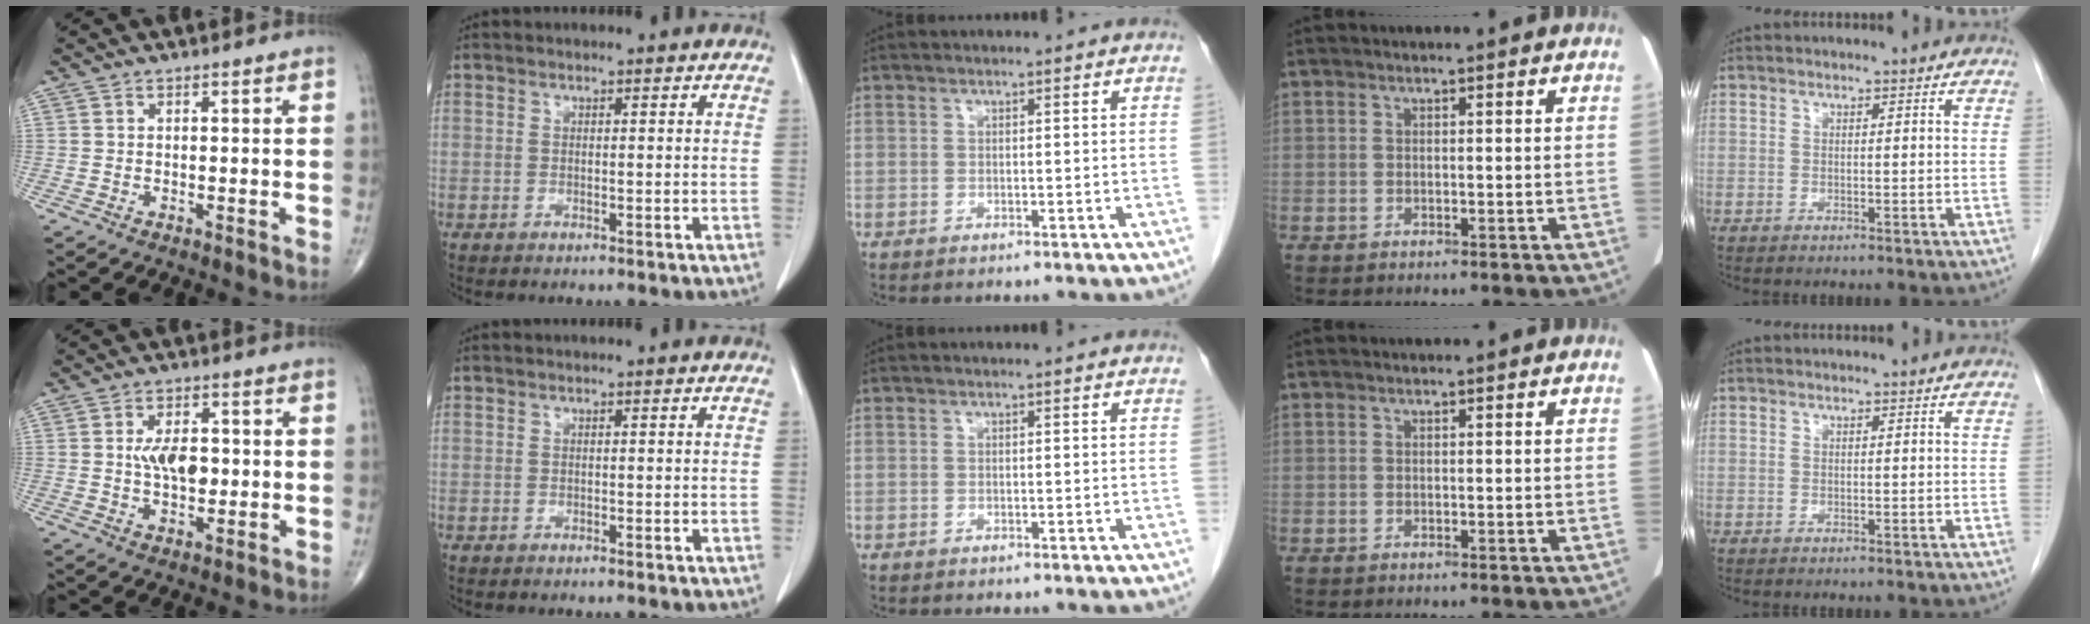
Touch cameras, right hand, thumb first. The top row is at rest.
{"thumb": {"total": 7.2, "force": [0.3, 4.1, 5.9], "torque": [-0.082, 0.001, 0.005]}}